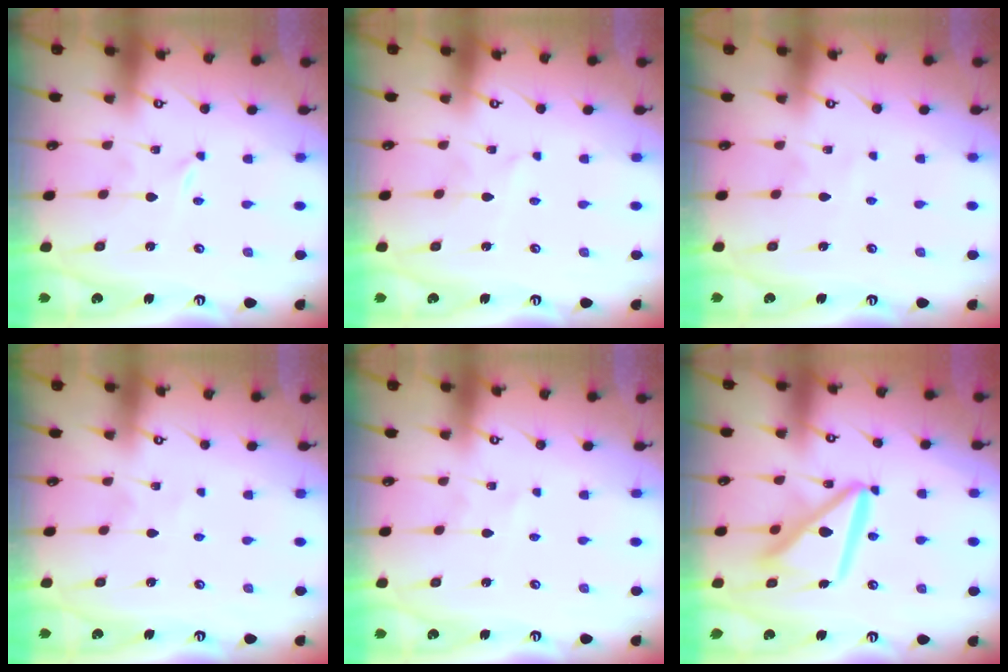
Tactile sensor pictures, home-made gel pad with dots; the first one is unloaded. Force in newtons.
{"total": 2.8, "press": 2.8, "slide": 0.3}
{"total": 3.8, "press": 3.8, "slide": 0.4}
{"total": 2.2, "press": 2.2, "slide": 0.3}
{"total": 1.3, "press": 1.3, "slide": 0.1}
{"total": 14.6, "press": 14.5, "slide": 1.6}